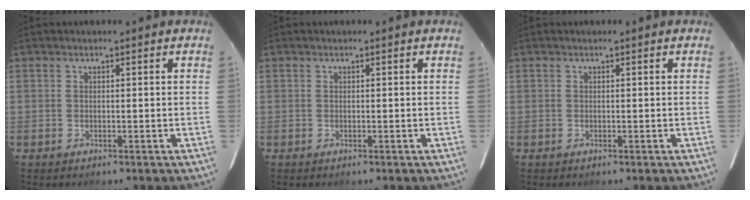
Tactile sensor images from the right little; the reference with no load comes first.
{"total": 0.0}
{"total": 0.0}